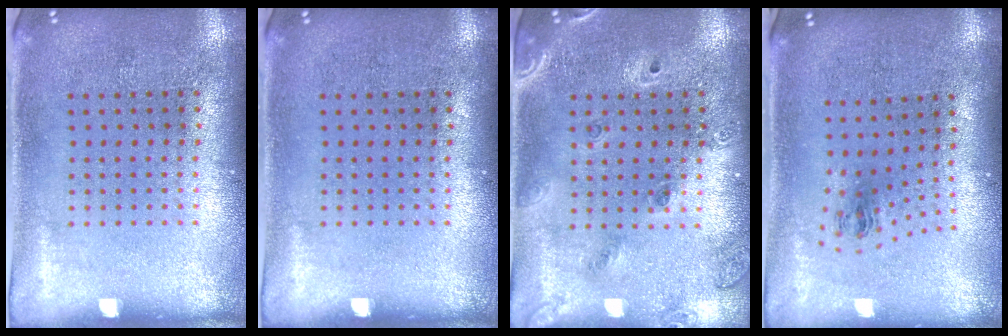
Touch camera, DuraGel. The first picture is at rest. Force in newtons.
{"total": 0.0}
{"total": 1.6, "press": 1.4, "slide": 0.9}
{"total": 1.1, "press": 0.4, "slide": 1.0}